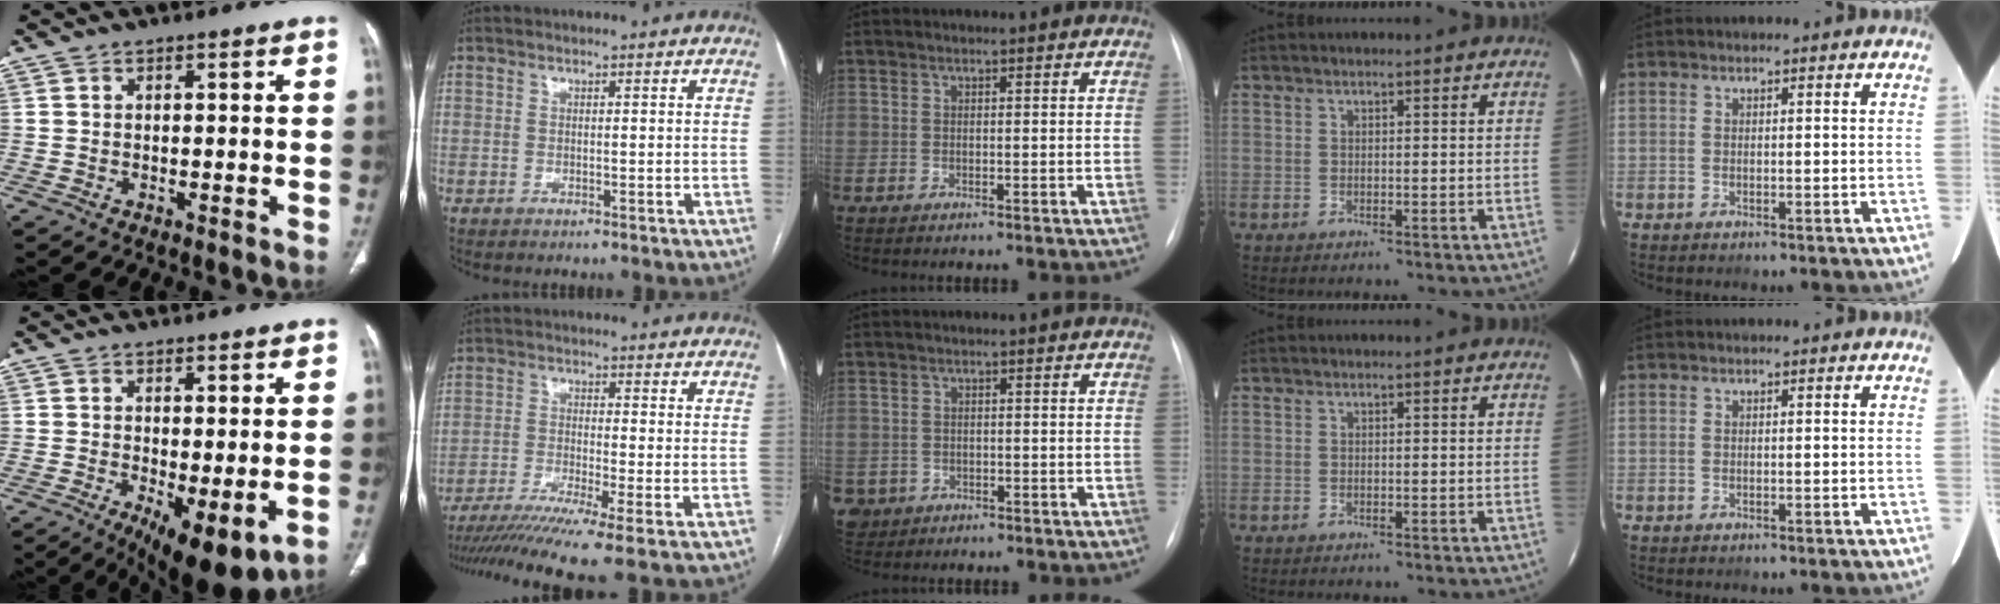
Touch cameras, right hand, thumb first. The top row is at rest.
{"thumb": {"total": 11.2, "force": [-3.4, 4.0, 10.0], "torque": [-0.150, -0.022, -0.041]}, "index": {"total": 11.1, "force": [-8.5, -1.7, 7.0], "torque": [-0.106, -0.027, -0.135]}, "middle": {"total": 3.8, "force": [-1.7, 3.4, 0.4], "torque": [-0.007, 0.005, -0.025]}}